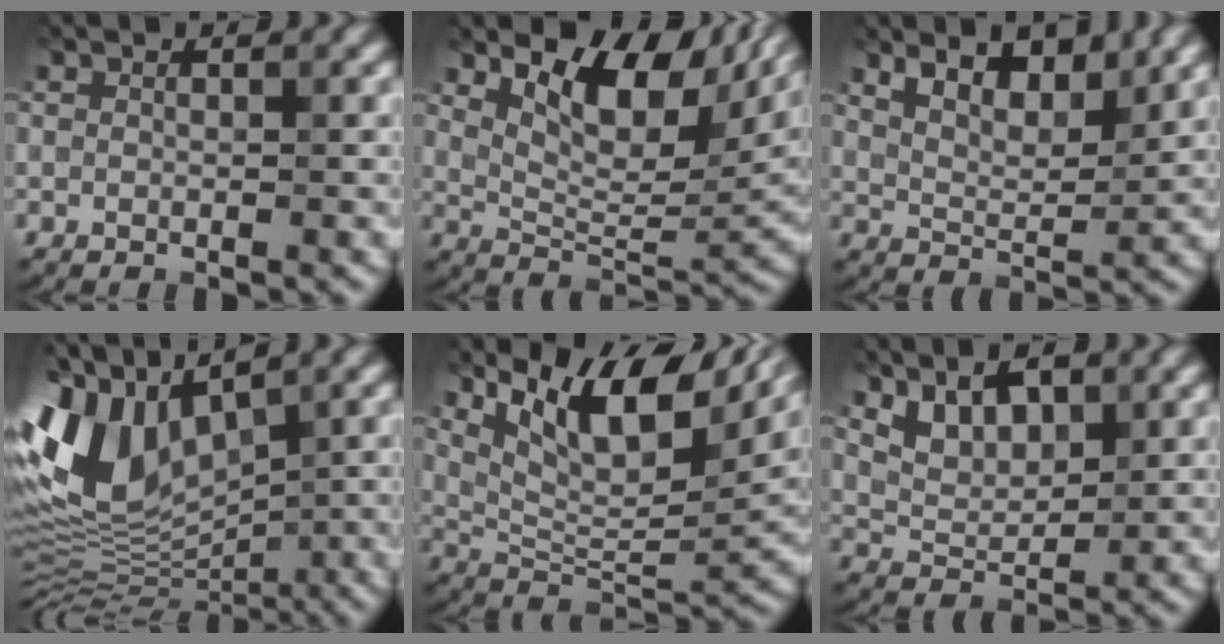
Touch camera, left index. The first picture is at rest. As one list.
[{"total": 10.6, "force": [4.7, 5.3, 7.9], "torque": [-0.122, -0.007, 0.087]}, {"total": 5.5, "force": [3.7, 2.0, 3.6], "torque": [-0.061, 0.005, 0.052]}, {"total": 12.5, "force": [1.5, 6.7, 10.5], "torque": [-0.225, 0.009, 0.032]}, {"total": 12.0, "force": [6.6, 4.5, 9.0], "torque": [-0.147, 0.006, 0.123]}, {"total": 4.2, "force": [2.1, 2.4, 2.8], "torque": [-0.056, -0.002, 0.036]}]